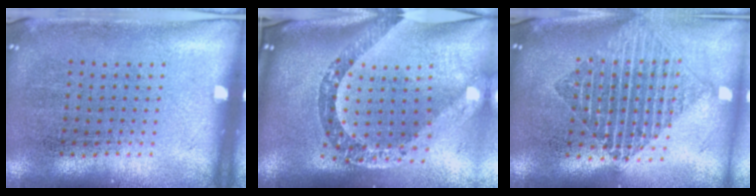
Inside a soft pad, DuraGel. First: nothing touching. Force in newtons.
{"total": 3.6, "press": 2.5, "slide": 2.6}
{"total": 2.1, "press": 1.7, "slide": 1.2}